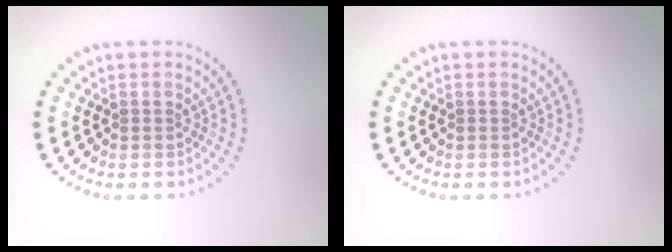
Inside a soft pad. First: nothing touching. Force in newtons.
{"total": 0.0}